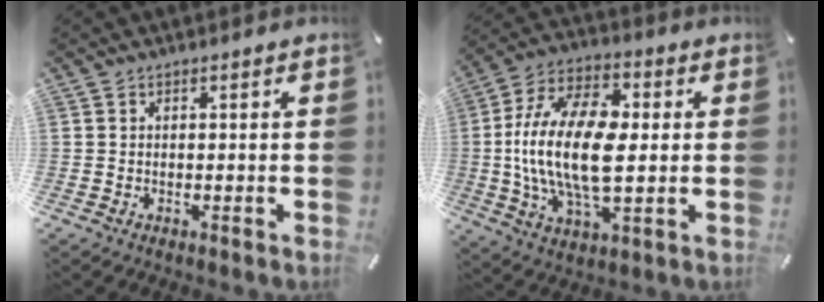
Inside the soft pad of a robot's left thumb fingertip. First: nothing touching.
{"total": 20.1, "force": [-0.1, 10.5, 17.1], "torque": [-0.362, 0.001, -0.003]}